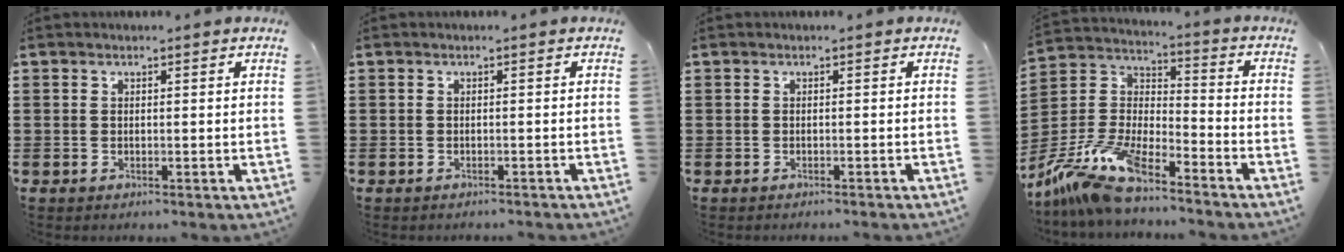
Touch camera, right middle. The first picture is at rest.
{"total": 0.5, "force": [-0.5, 0.1, 0.0], "torque": [-0.001, 0.001, -0.012]}
{"total": 0.5, "force": [-0.5, 0.0, 0.0], "torque": [-0.001, 0.000, -0.011]}
{"total": 11.9, "force": [-9.7, 2.5, 6.4], "torque": [-0.156, 0.009, -0.200]}